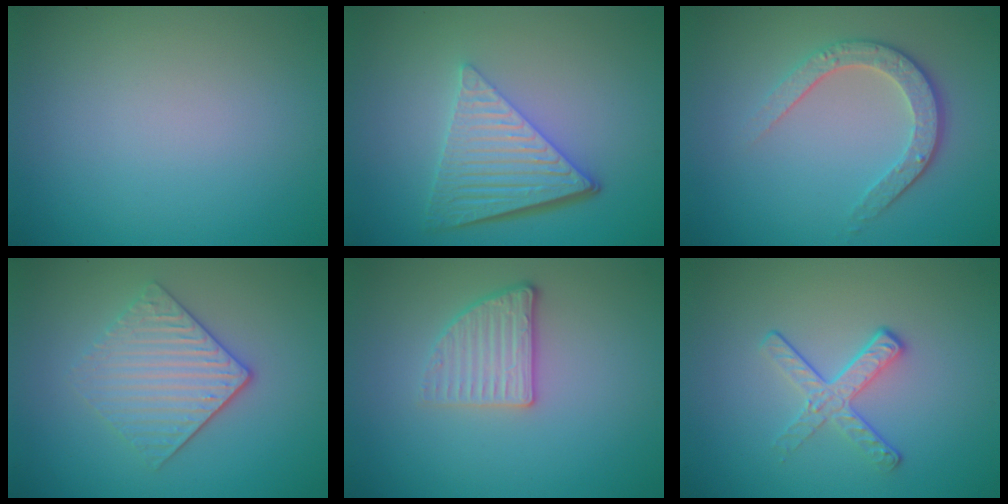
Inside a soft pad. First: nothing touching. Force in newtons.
{"total": 6.2, "press": 4.3, "slide": 4.4}
{"total": 3.5, "press": 2.7, "slide": 2.2}
{"total": 3.8, "press": 3.2, "slide": 2.1}
{"total": 2.6, "press": 2.3, "slide": 1.2}
{"total": 2.4, "press": 1.7, "slide": 1.7}